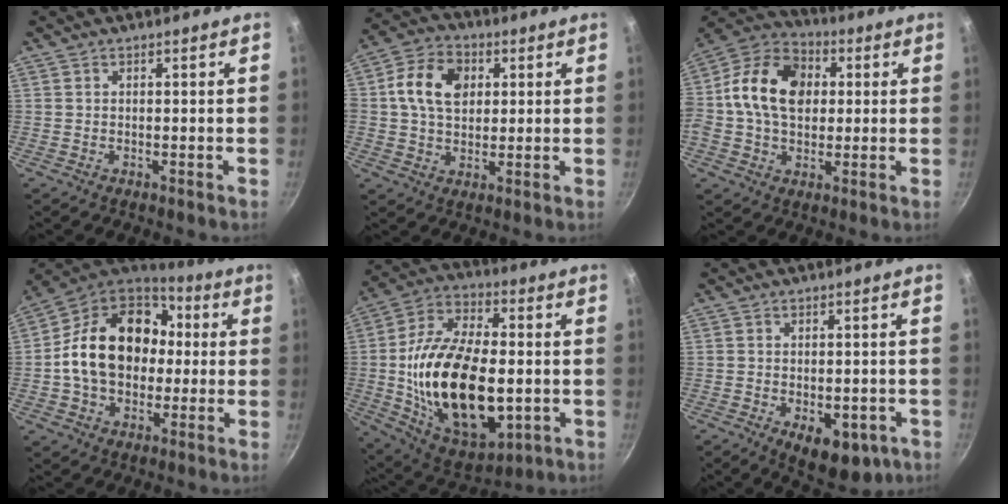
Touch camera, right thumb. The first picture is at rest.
{"total": 11.4, "force": [2.4, 8.2, 7.5], "torque": [-0.120, 0.009, 0.028]}
{"total": 17.7, "force": [2.1, 12.8, 12.0], "torque": [-0.188, 0.027, 0.016]}
{"total": 21.7, "force": [0.8, 16.2, 14.4], "torque": [-0.230, 0.045, 0.009]}
{"total": 28.3, "force": [-2.6, 15.8, 23.4], "torque": [-0.409, 0.014, -0.033]}
{"total": 10.3, "force": [-3.8, 5.6, 7.8], "torque": [-0.071, 0.003, -0.036]}